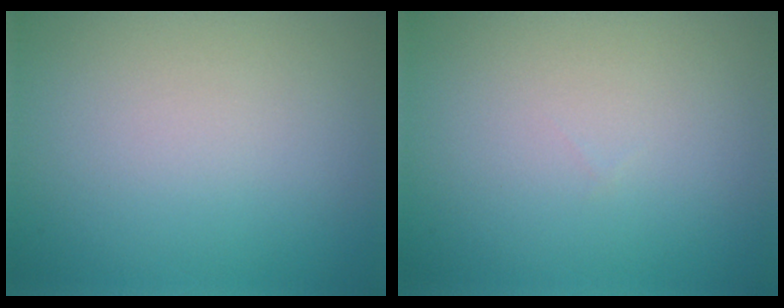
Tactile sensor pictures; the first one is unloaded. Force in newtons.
{"total": 0.0}